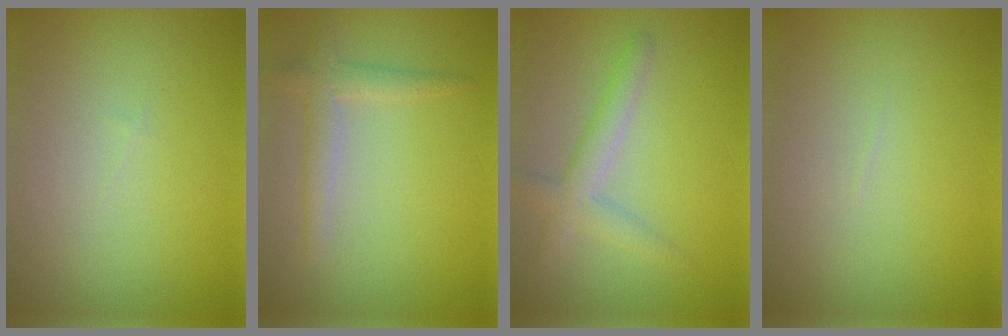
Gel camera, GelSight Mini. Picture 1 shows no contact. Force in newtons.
{"total": 2.3, "press": 2.2, "slide": 0.1}
{"total": 3.0, "press": 3.0, "slide": 0.1}
{"total": 0.0}